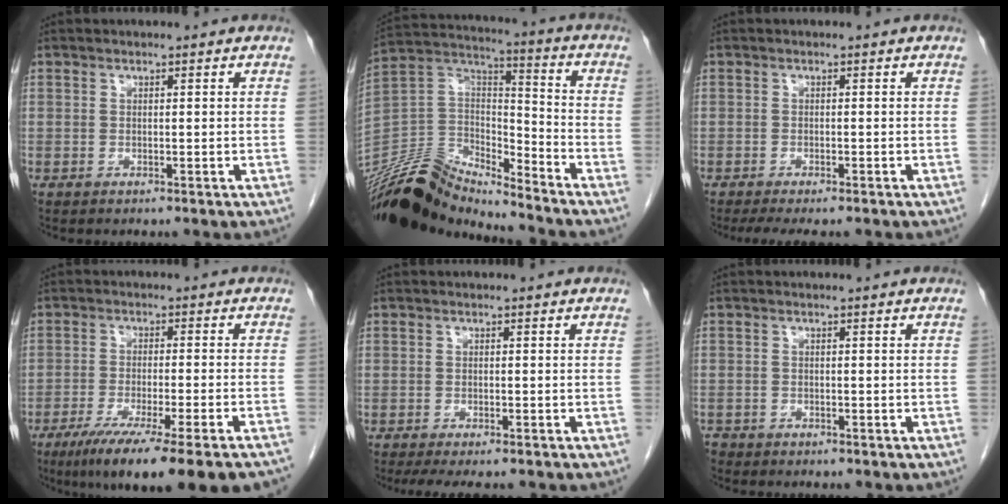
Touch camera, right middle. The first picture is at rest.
{"total": 16.9, "force": [-16.2, 2.5, 4.4], "torque": [-0.081, 0.043, -0.298]}
{"total": 5.9, "force": [-4.8, 1.3, 3.1], "torque": [-0.043, -0.010, -0.072]}
{"total": 17.1, "force": [-12.9, 0.3, 11.3], "torque": [-0.128, -0.047, -0.196]}
{"total": 6.3, "force": [-5.1, 1.6, 3.3], "torque": [-0.043, -0.009, -0.078]}
{"total": 2.3, "force": [-1.9, 1.2, 0.5], "torque": [-0.010, -0.001, -0.030]}